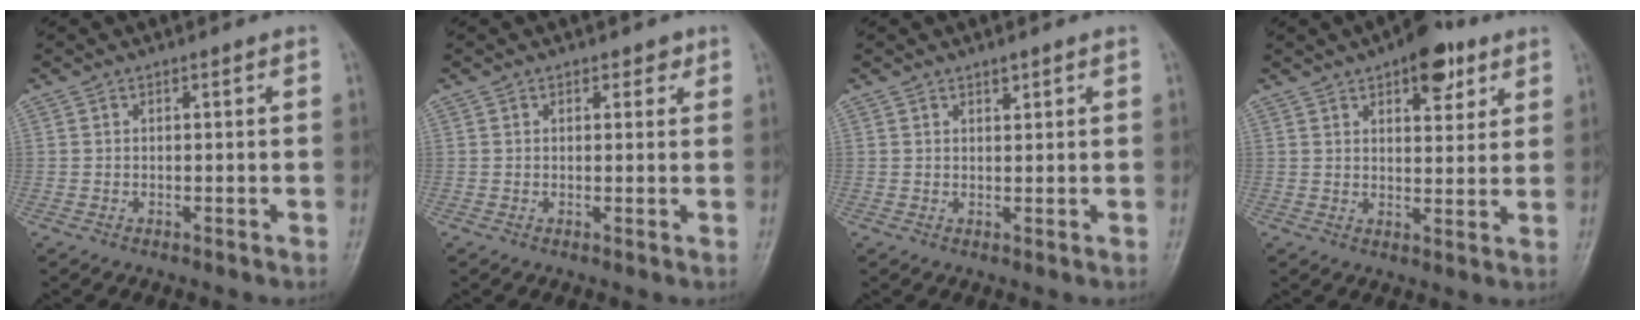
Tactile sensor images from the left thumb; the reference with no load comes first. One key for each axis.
{"total": 2.0, "fx": 1.2, "fy": 1.3, "fz": 0.9, "tx": 0.006, "ty": -0.003, "tz": 0.011}
{"total": 1.4, "fx": 1.1, "fy": 0.6, "fz": 0.7, "tx": -0.004, "ty": -0.007, "tz": 0.017}
{"total": 9.4, "fx": 5.3, "fy": 4.4, "fz": 6.4, "tx": -0.060, "ty": -0.020, "tz": 0.071}